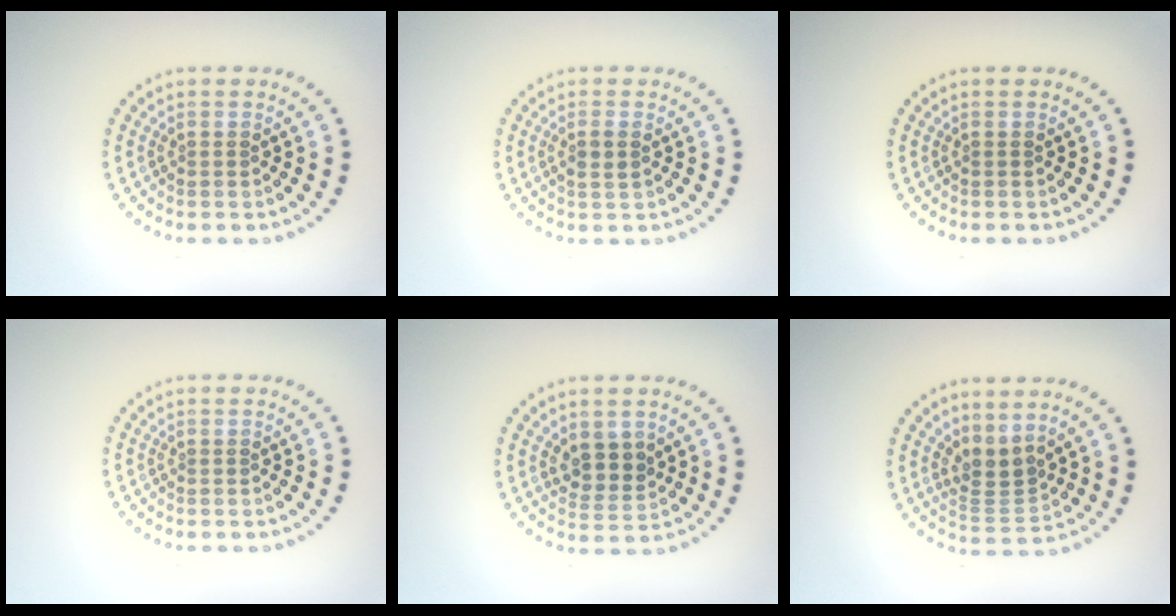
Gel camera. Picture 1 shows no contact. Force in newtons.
{"total": 1.4, "press": 1.3, "slide": 0.5}
{"total": 0.0}
{"total": 0.0}
{"total": 2.8, "press": 2.5, "slide": 1.2}
{"total": 2.6, "press": 1.9, "slide": 1.8}